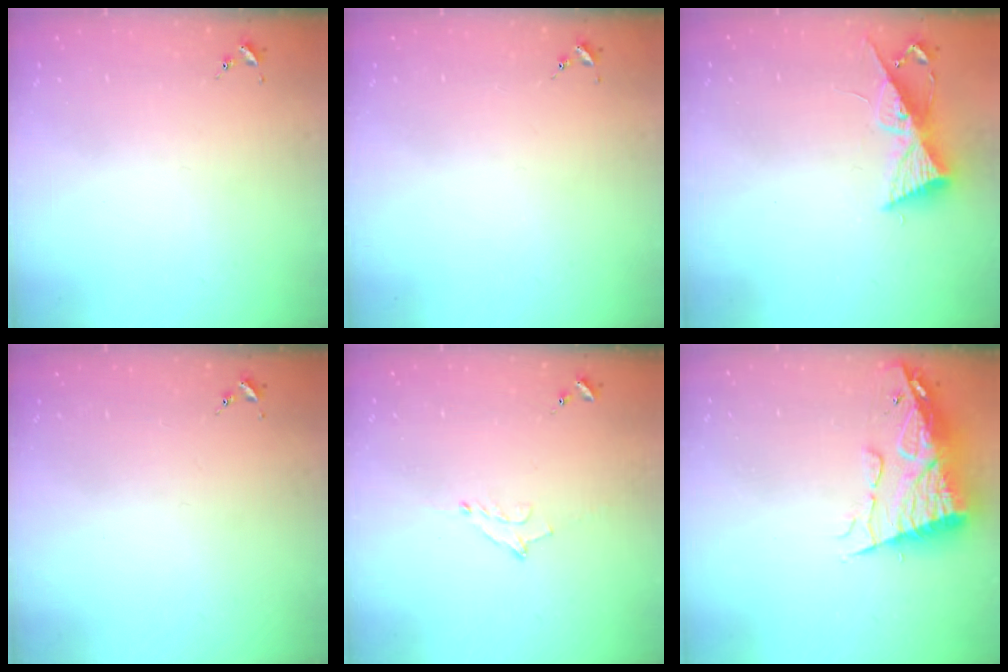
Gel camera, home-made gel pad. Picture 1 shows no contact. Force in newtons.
{"total": 0.0}
{"total": 9.0, "press": 9.0, "slide": 0.5}
{"total": 0.0}
{"total": 6.2, "press": 6.1, "slide": 0.9}
{"total": 13.2, "press": 13.1, "slide": 1.4}